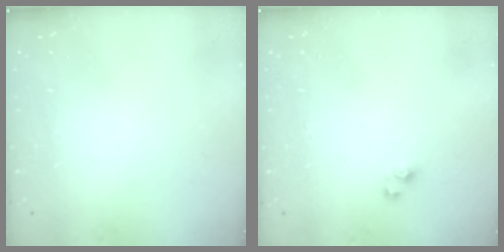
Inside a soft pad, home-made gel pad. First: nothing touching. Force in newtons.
{"total": 3.1, "press": 3.1, "slide": 0.2}